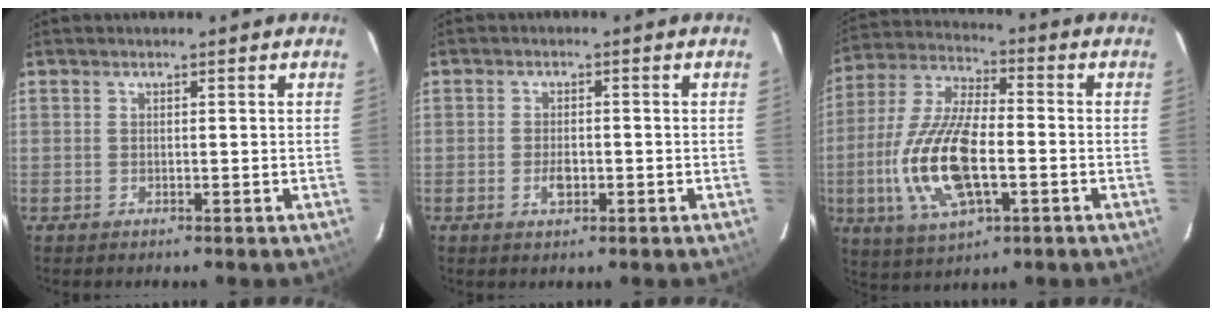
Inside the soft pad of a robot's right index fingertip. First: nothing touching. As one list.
[{"total": 2.9, "force": [-1.2, 1.5, 2.2], "torque": [-0.041, 0.001, -0.020]}, {"total": 17.6, "force": [-4.3, 7.2, 15.4], "torque": [-0.330, -0.006, -0.080]}]